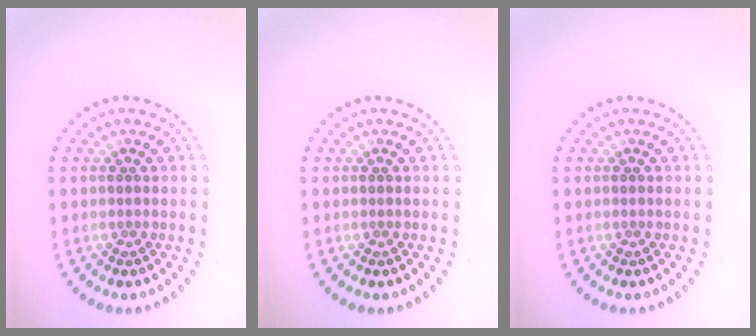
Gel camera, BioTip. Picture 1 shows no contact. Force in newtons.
{"total": 0.0}
{"total": 0.0}